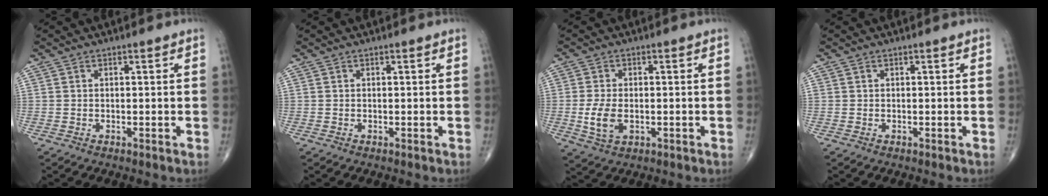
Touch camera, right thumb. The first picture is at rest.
{"total": 0.0}
{"total": 5.8, "force": [-0.9, 3.5, 4.5], "torque": [-0.091, -0.005, -0.013]}
{"total": 0.0}